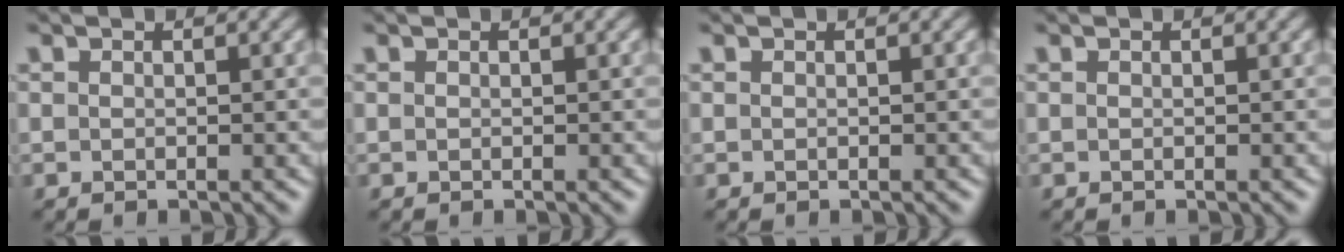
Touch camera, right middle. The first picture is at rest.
{"total": 0.0}
{"total": 0.0}
{"total": 0.0}